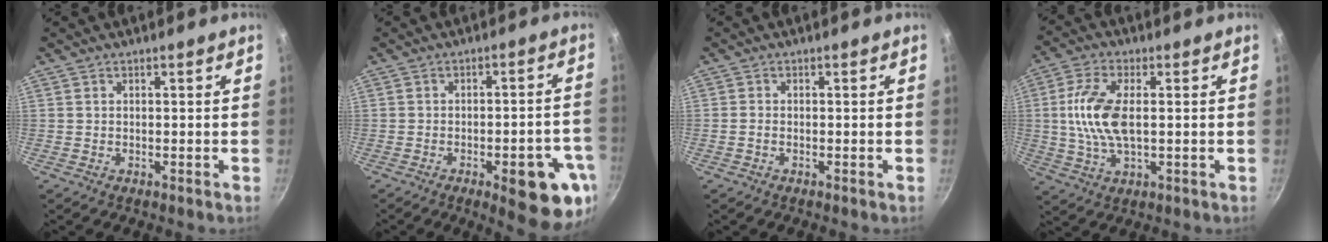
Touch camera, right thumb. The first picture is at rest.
{"total": 13.5, "force": [-5.4, 4.5, 11.5], "torque": [-0.108, 0.022, -0.064]}
{"total": 1.0, "force": [-0.5, 0.7, 0.6], "torque": [-0.012, 0.007, -0.011]}
{"total": 10.8, "force": [0.7, 5.1, 9.5], "torque": [-0.193, 0.005, 0.010]}